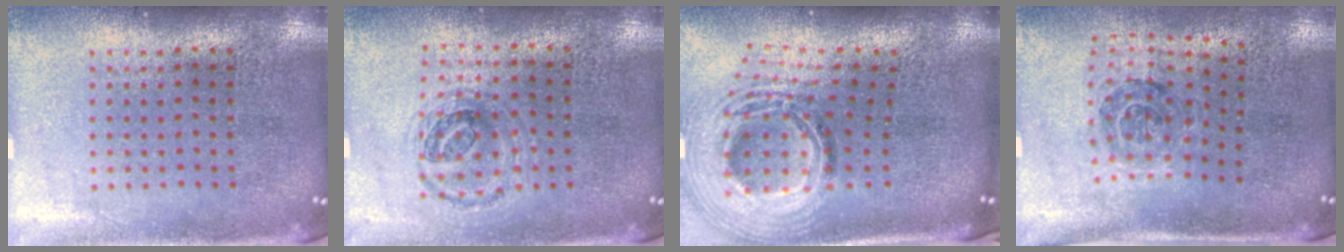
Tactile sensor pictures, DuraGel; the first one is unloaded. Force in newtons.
{"total": 0.9, "press": 0.9, "slide": 0.2}
{"total": 2.5, "press": 1.8, "slide": 1.8}
{"total": 1.1, "press": 1.1, "slide": 0.4}